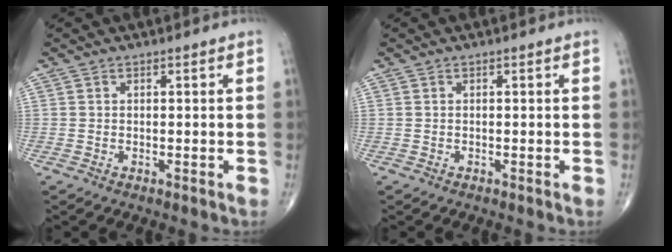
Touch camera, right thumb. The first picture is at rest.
{"total": 0.0}